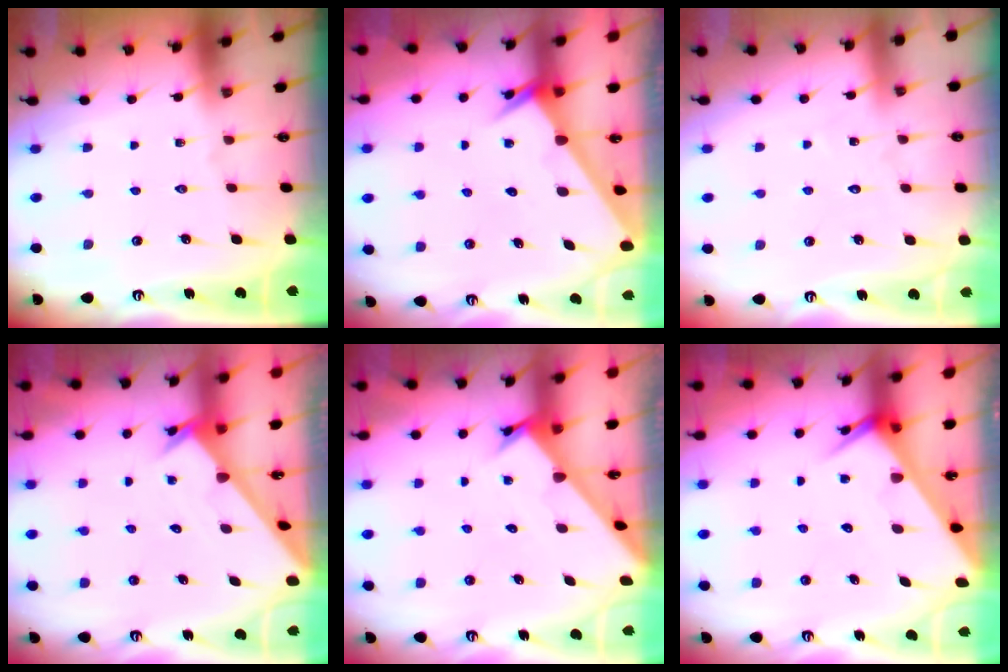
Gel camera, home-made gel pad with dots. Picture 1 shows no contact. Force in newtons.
{"total": 2.5, "press": 2.5, "slide": 0.1}
{"total": 4.5, "press": 4.5, "slide": 0.5}
{"total": 2.1, "press": 2.1, "slide": 0.1}
{"total": 2.3, "press": 2.3, "slide": 0.2}
{"total": 4.4, "press": 4.4, "slide": 0.3}